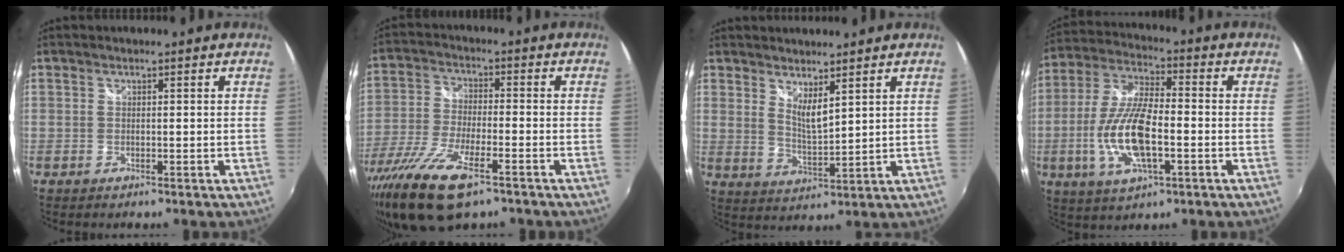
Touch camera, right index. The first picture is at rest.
{"total": 16.4, "force": [-10.1, 5.4, 11.7], "torque": [-0.249, -0.049, -0.192]}
{"total": 5.2, "force": [3.7, 1.2, 3.5], "torque": [-0.059, -0.013, 0.065]}
{"total": 14.7, "force": [-3.4, 5.3, 13.3], "torque": [-0.277, -0.004, -0.064]}